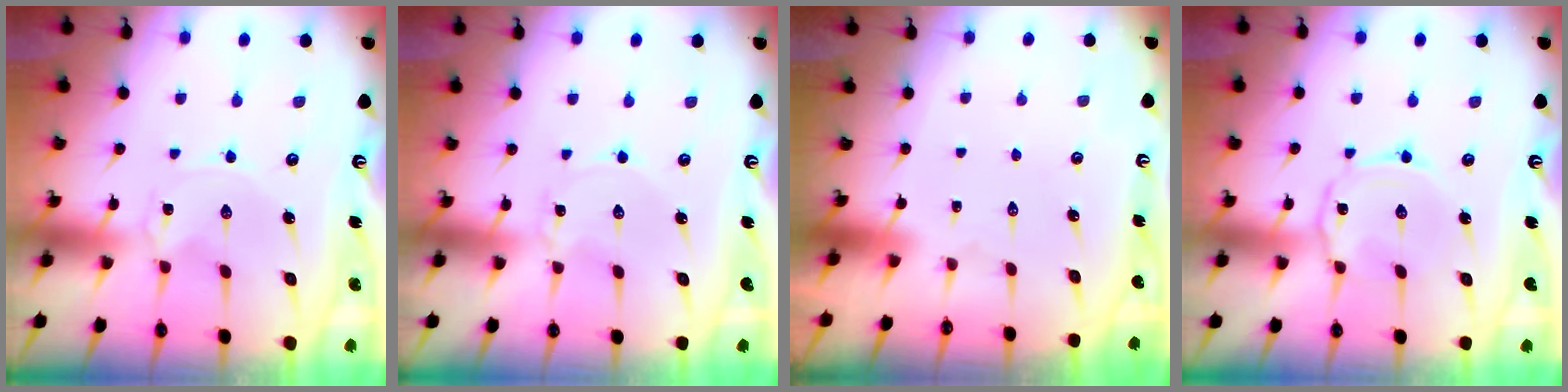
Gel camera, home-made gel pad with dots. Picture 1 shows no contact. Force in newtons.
{"total": 0.7, "press": 0.7, "slide": 0.0}
{"total": 1.6, "press": 1.6, "slide": 0.1}
{"total": 2.6, "press": 2.6, "slide": 0.4}